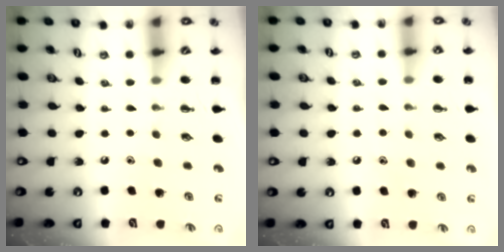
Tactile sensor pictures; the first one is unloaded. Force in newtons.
{"total": 7.5, "press": 7.3, "slide": 2.0}